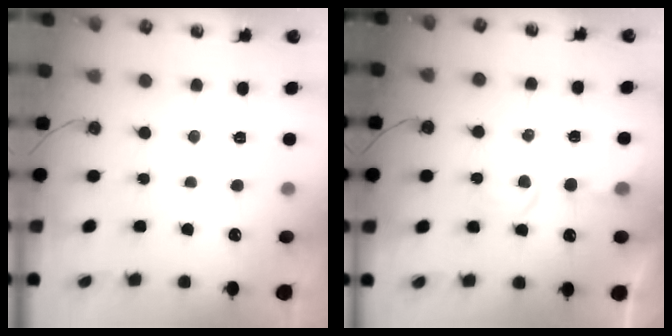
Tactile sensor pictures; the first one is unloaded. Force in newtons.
{"total": 3.0, "press": 3.0, "slide": 0.5}